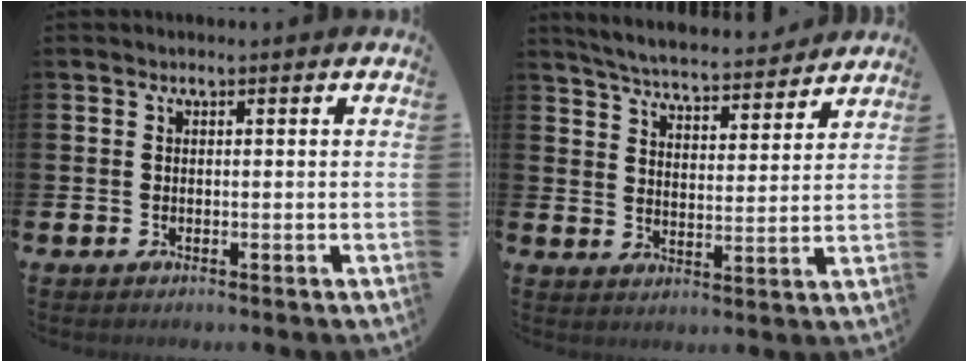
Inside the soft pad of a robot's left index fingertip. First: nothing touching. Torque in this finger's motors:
{"motor_torque": [1.02, -1.11, 0.37, 0.08]}